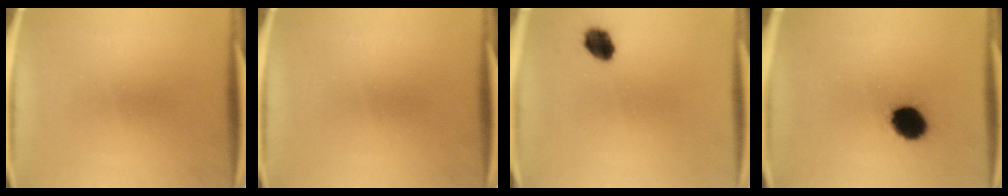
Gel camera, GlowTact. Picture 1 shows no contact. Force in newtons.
{"total": 0.0}
{"total": 5.6}
{"total": 10.2}